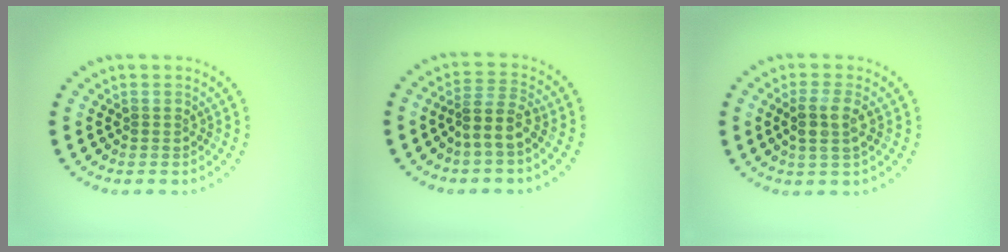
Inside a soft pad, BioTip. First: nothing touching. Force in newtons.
{"total": 2.6, "press": 2.0, "slide": 1.7}
{"total": 2.2, "press": 2.1, "slide": 0.8}